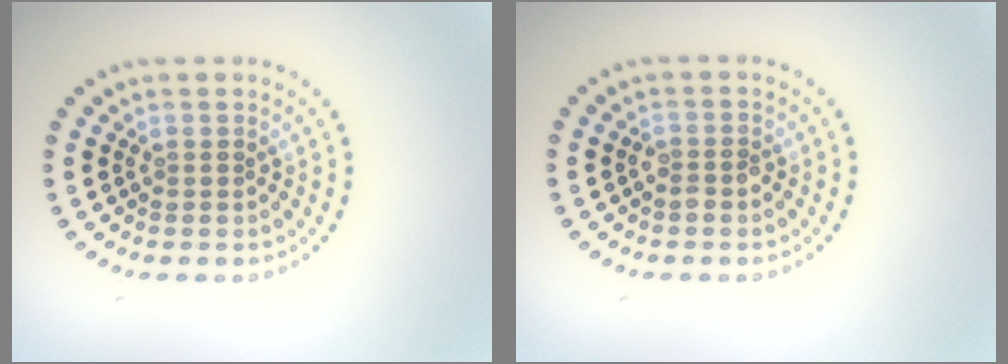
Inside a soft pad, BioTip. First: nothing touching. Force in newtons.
{"total": 1.1, "press": 1.0, "slide": 0.4}